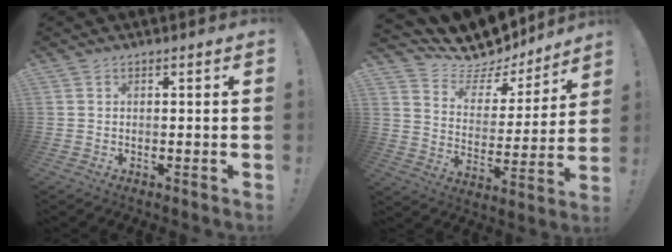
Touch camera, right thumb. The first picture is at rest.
{"total": 11.8, "force": [10.9, 4.1, 1.8], "torque": [-0.053, -0.098, 0.192]}